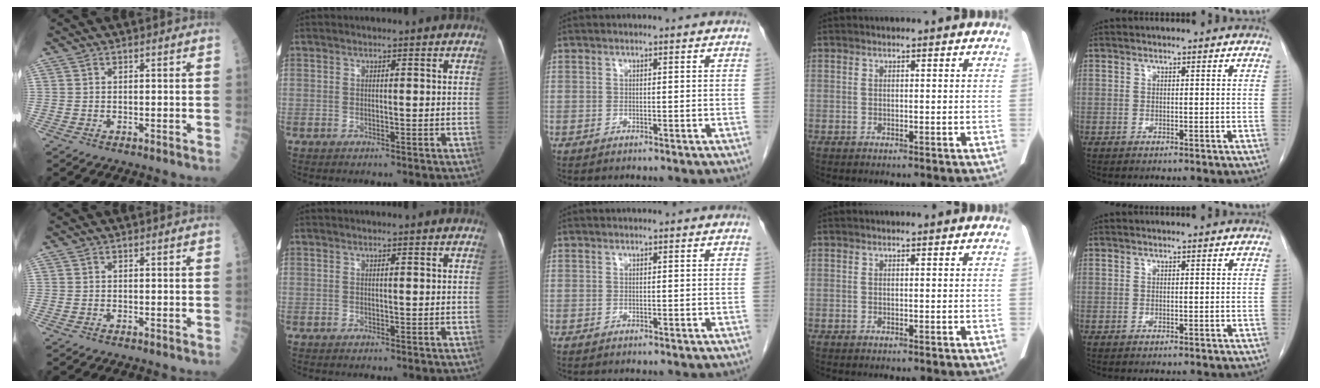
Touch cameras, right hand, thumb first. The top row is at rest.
{}